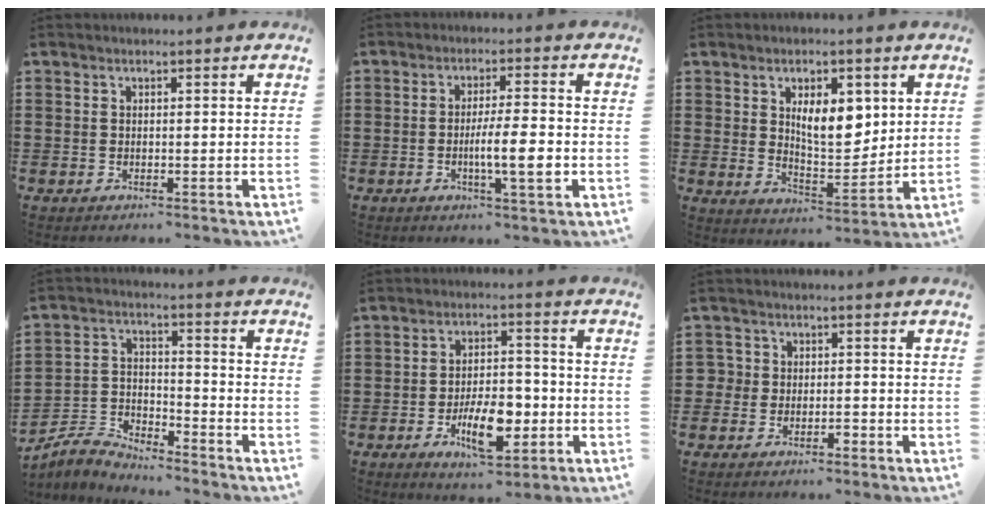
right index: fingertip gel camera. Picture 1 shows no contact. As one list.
[{"total": 6.8, "force": [-1.7, 0.9, 6.5], "torque": [-0.114, -0.006, -0.030]}, {"total": 8.0, "force": [2.8, 3.8, 6.4], "torque": [-0.103, -0.002, 0.042]}, {"total": 4.1, "force": [-4.1, 0.8, 0.3], "torque": [-0.026, -0.003, -0.091]}, {"total": 9.5, "force": [-3.3, 4.4, 7.7], "torque": [-0.135, -0.006, -0.061]}, {"total": 2.3, "force": [-1.1, 1.9, 0.6], "torque": [-0.020, 0.007, -0.026]}]